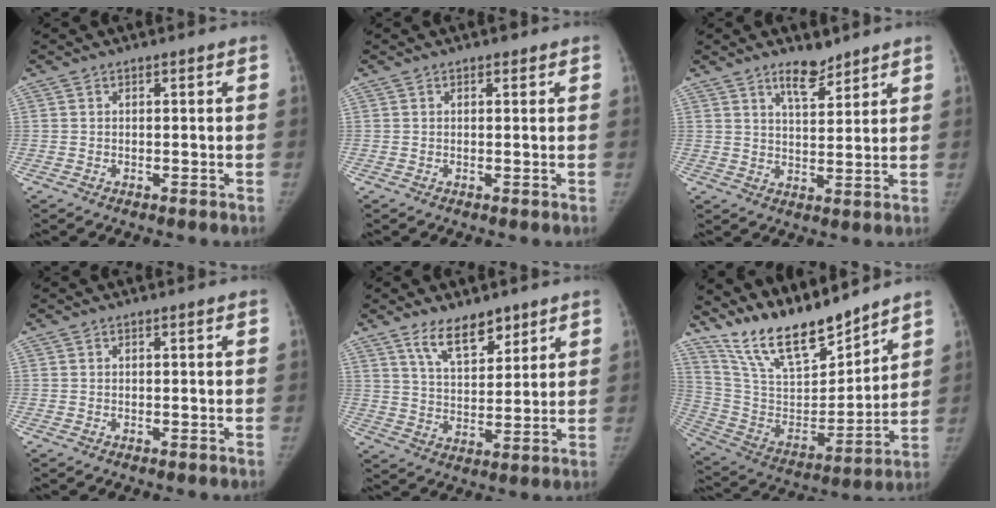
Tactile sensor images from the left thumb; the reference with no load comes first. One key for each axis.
{"total": 0.8, "fx": 0.6, "fy": 0.5, "fz": 0.3, "tx": 0.000, "ty": -0.003, "tz": 0.005}
{"total": 5.8, "fx": 4.5, "fy": 2.1, "fz": 3.0, "tx": -0.031, "ty": -0.036, "tz": 0.076}
{"total": 0.0}
{"total": 9.2, "fx": 6.4, "fy": 4.3, "fz": 5.0, "tx": -0.055, "ty": -0.046, "tz": 0.117}
{"total": 18.9, "fx": 16.5, "fy": 4.8, "fz": 7.9, "tx": -0.108, "ty": -0.100, "tz": 0.309}